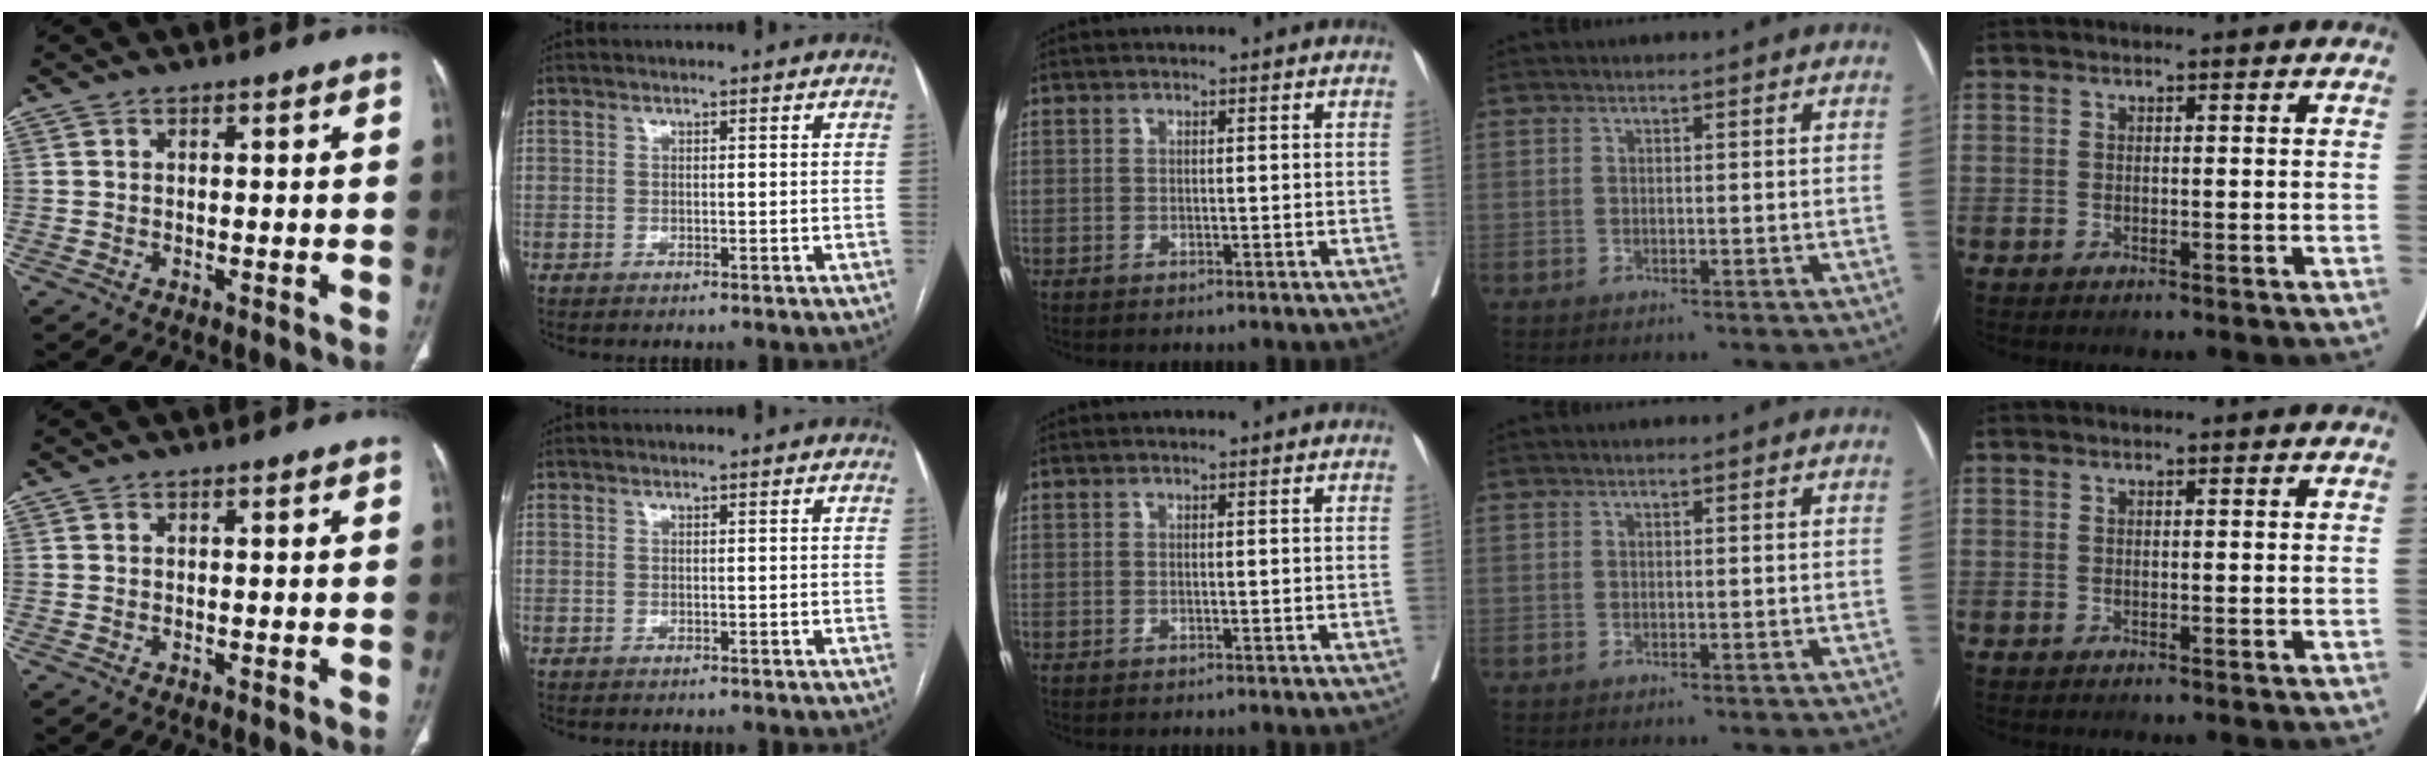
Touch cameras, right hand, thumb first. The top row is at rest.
{}